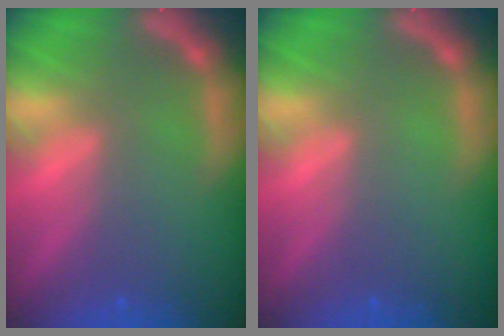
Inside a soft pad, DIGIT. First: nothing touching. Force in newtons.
{"total": 0.0}